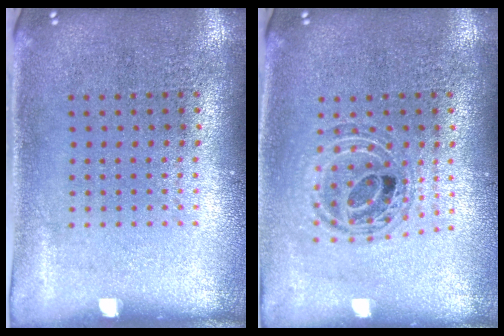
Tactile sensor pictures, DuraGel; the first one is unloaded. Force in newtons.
{"total": 0.9, "press": 0.9, "slide": 0.2}